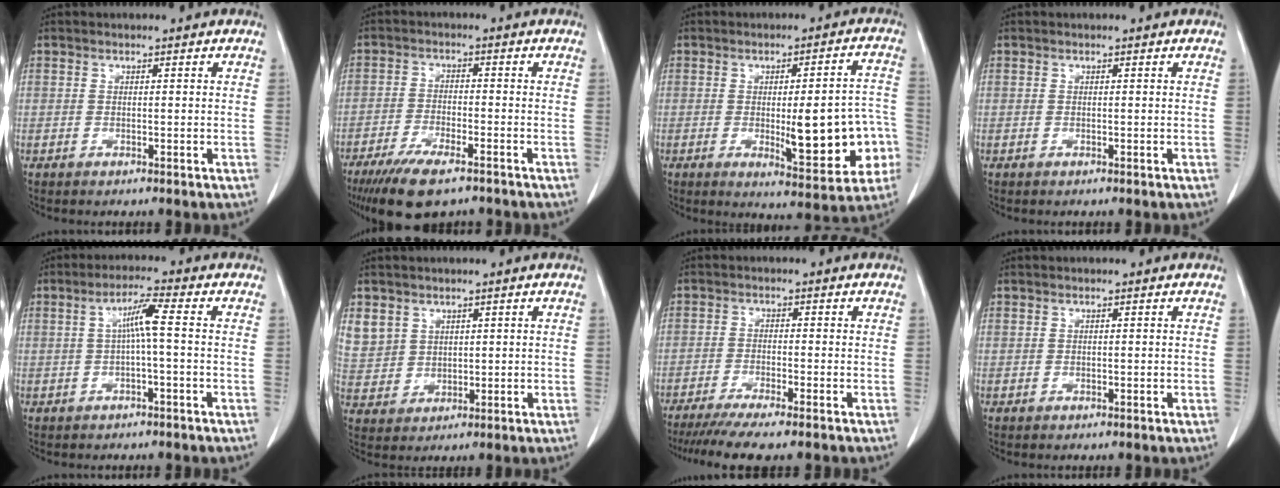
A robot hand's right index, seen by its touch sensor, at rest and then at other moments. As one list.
[{"total": 10.0, "force": [-7.3, 2.7, 6.3], "torque": [-0.103, -0.018, -0.119]}, {"total": 14.2, "force": [-2.8, 3.5, 13.4], "torque": [-0.158, 0.013, -0.026]}, {"total": 0.0}, {"total": 4.4, "force": [0.2, -0.1, 4.4], "torque": [-0.080, 0.015, 0.006]}, {"total": 9.6, "force": [4.3, 8.2, 2.3], "torque": [-0.084, 0.021, 0.111]}, {"total": 9.2, "force": [-7.6, 0.0, 5.1], "torque": [-0.067, -0.021, -0.120]}, {"total": 0.0}]